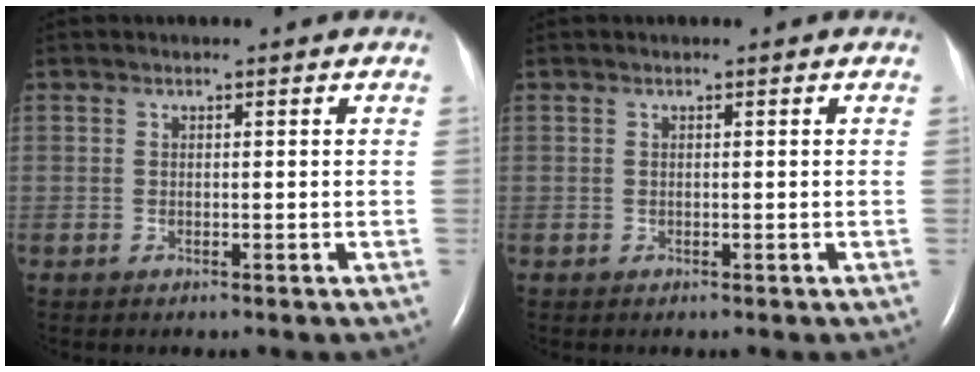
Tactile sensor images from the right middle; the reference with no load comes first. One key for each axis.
{"total": 0.0}